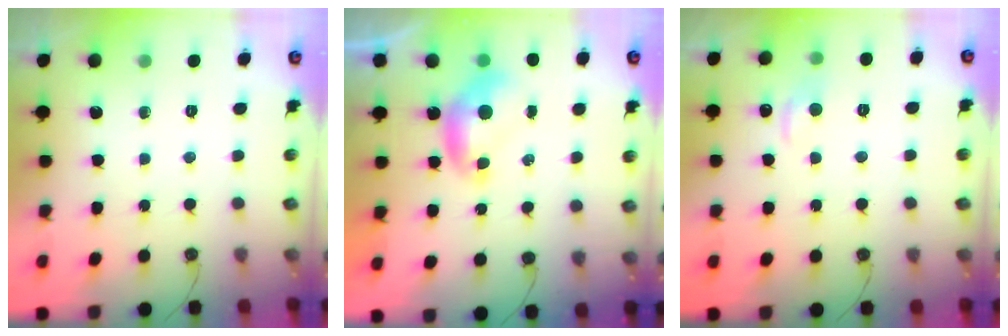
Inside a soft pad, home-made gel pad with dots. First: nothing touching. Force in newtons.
{"total": 0.0}
{"total": 1.1, "press": 0.7, "slide": 0.8}